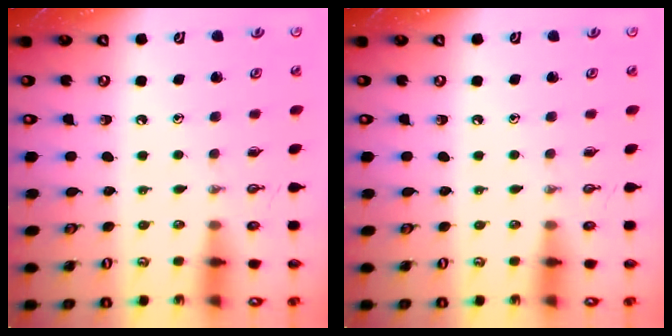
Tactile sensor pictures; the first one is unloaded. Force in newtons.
{"total": 0.0}